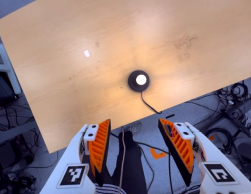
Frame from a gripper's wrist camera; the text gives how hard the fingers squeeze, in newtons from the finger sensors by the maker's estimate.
{"total": 0.0}